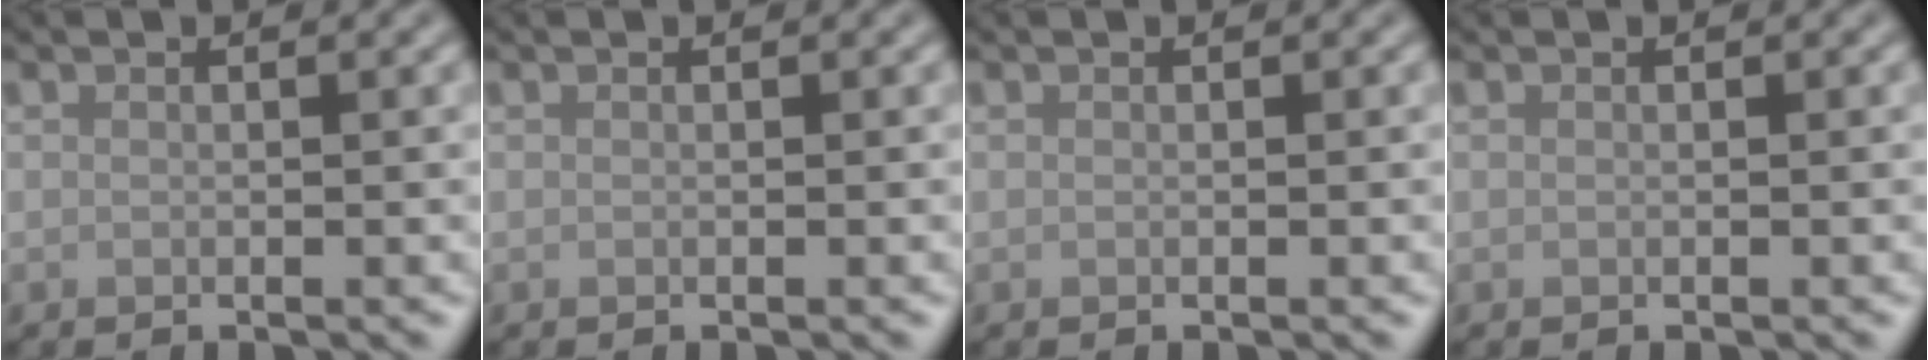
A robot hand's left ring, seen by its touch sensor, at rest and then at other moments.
{"total": 0.0}
{"total": 0.0}
{"total": 0.0}